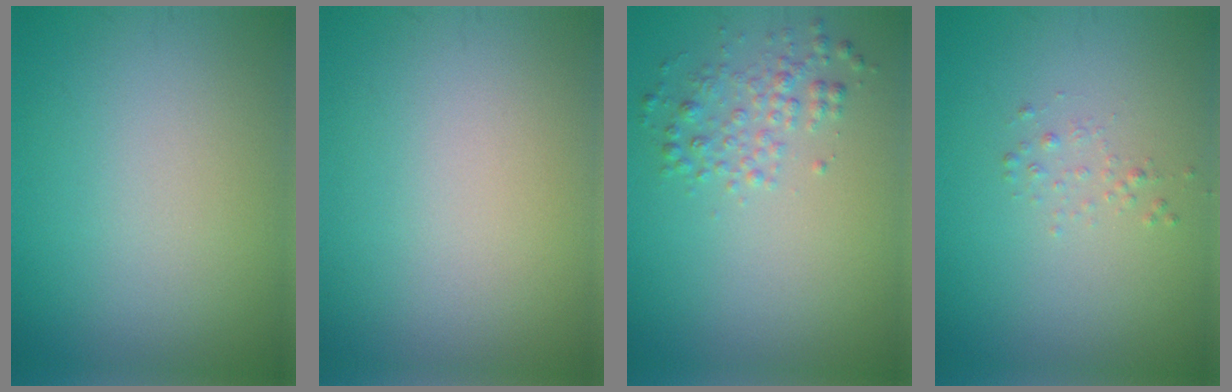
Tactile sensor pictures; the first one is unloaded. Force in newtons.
{"total": 0.0}
{"total": 2.2, "press": 2.2, "slide": 0.1}
{"total": 0.8, "press": 0.8, "slide": 0.1}